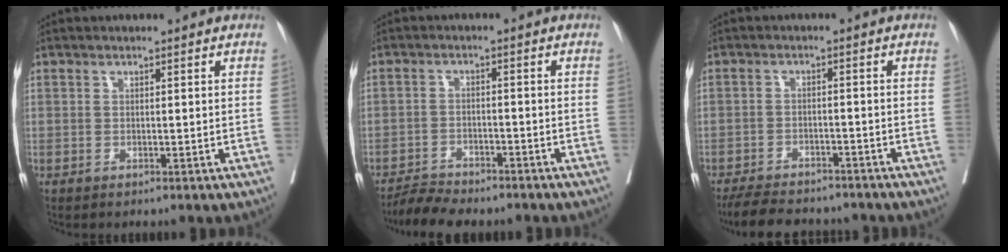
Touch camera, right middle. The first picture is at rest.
{"total": 5.4, "force": [-5.2, 0.7, 1.3], "torque": [-0.017, -0.012, -0.090]}
{"total": 11.3, "force": [-10.1, 2.9, 3.9], "torque": [-0.066, -0.004, -0.143]}